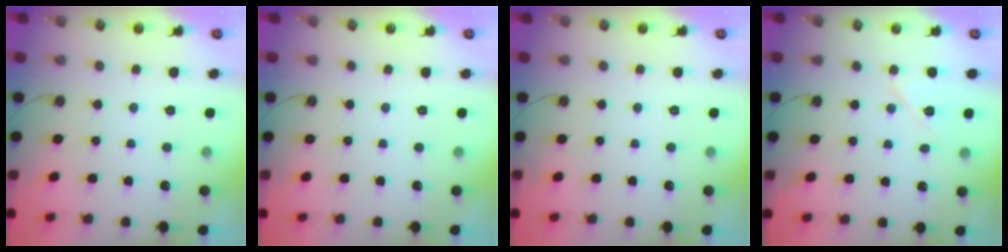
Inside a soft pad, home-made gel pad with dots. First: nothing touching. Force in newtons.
{"total": 0.0}
{"total": 0.0}
{"total": 11.7, "press": 4.9, "slide": 10.7}